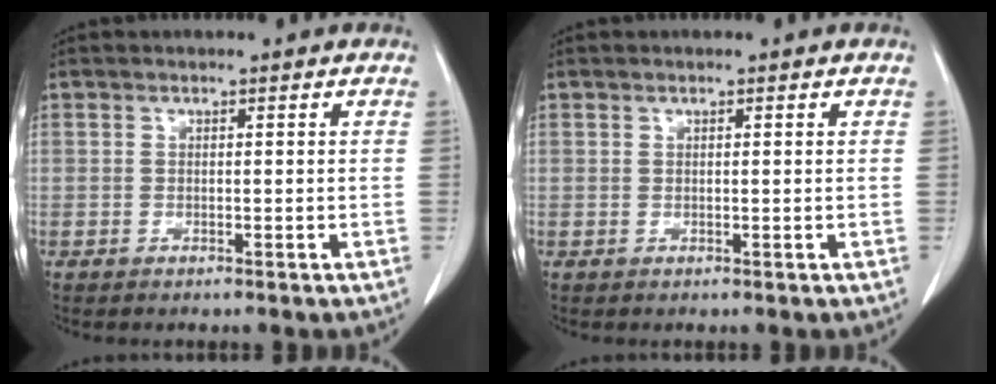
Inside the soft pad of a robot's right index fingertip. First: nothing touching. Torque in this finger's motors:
{"motor_torque": [-0.23, 0.12, 0.03, -0.01]}